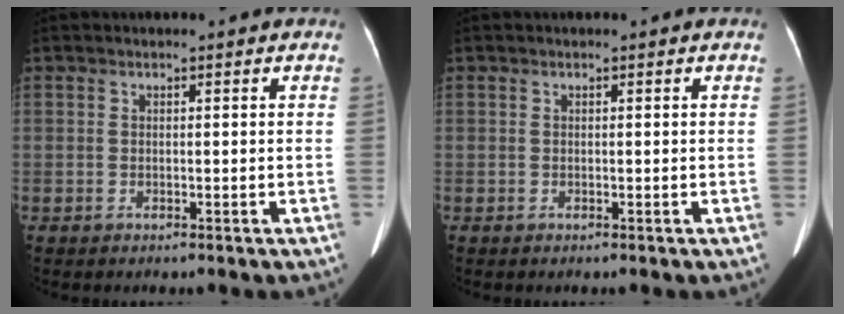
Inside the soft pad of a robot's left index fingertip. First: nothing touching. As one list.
[{"total": 0.0}]